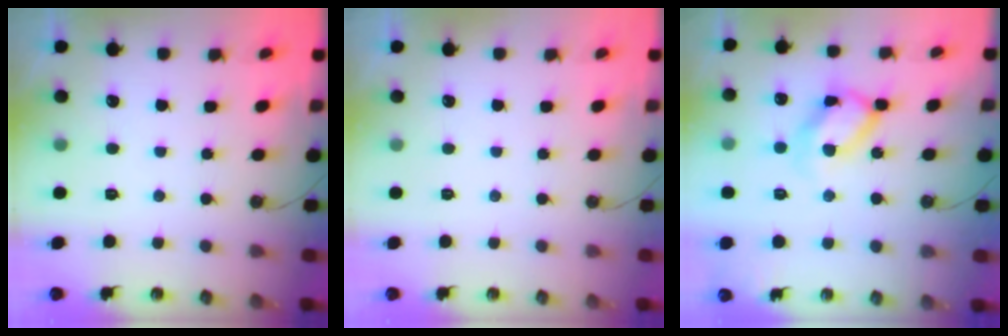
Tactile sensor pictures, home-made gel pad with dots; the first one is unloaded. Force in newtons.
{"total": 0.0}
{"total": 14.5, "press": 14.5, "slide": 1.2}